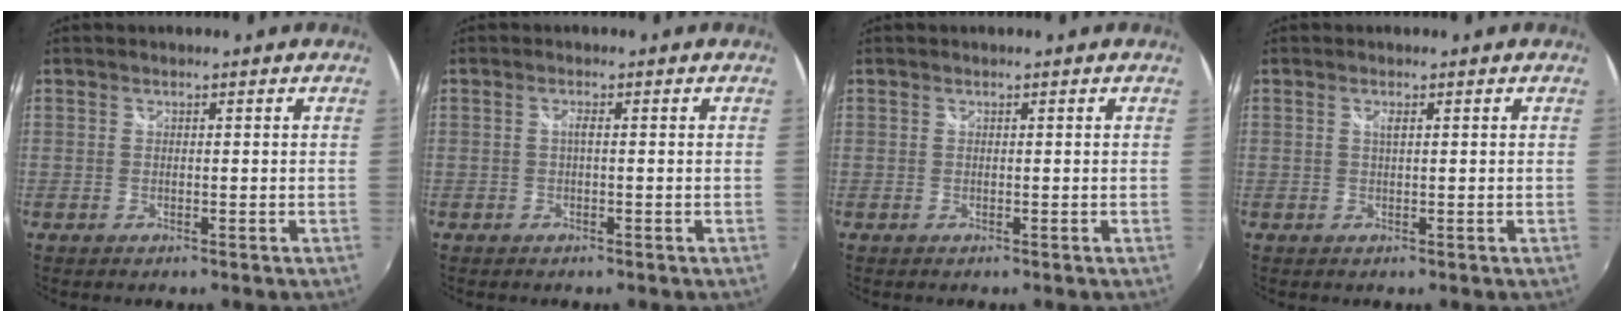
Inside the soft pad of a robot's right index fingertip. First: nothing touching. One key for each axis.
{"total": 1.0, "fx": -0.1, "fy": 0.0, "fz": 1.0, "tx": -0.018, "ty": 0.004, "tz": -0.004}
{"total": 0.0}
{"total": 0.9, "fx": 0.3, "fy": 0.0, "fz": 0.8, "tx": -0.016, "ty": 0.002, "tz": 0.005}